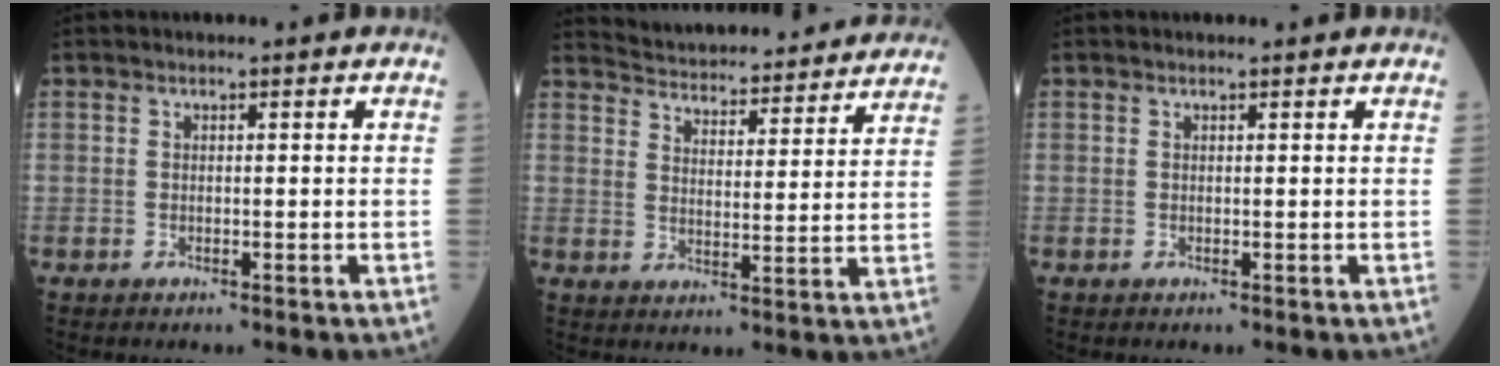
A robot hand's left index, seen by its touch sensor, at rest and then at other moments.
{"total": 22.0, "force": [21.0, 3.3, 5.5], "torque": [-0.081, -0.011, 0.270]}
{"total": 0.5, "force": [0.5, 0.0, 0.1], "torque": [-0.005, 0.000, 0.006]}